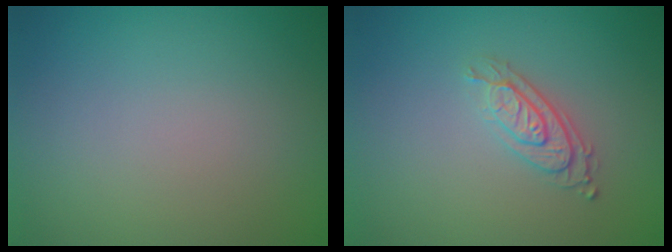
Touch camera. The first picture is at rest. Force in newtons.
{"total": 2.8, "press": 2.2, "slide": 1.7}